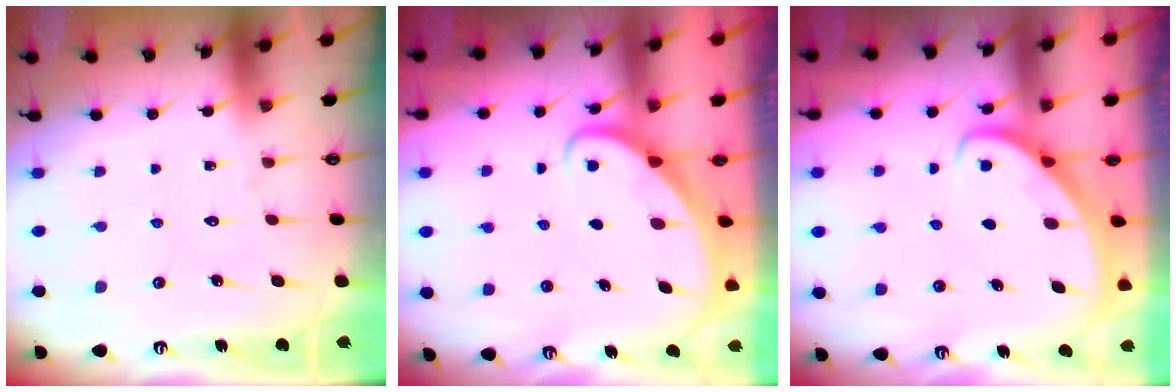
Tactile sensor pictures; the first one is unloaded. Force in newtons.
{"total": 2.2, "press": 2.2, "slide": 0.2}
{"total": 2.7, "press": 2.7, "slide": 0.2}